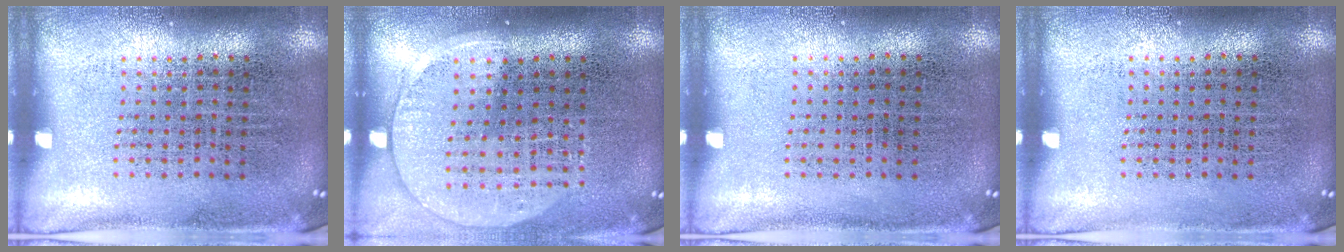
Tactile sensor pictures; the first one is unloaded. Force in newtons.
{"total": 1.4, "press": 1.3, "slide": 0.6}
{"total": 0.0}
{"total": 0.0}